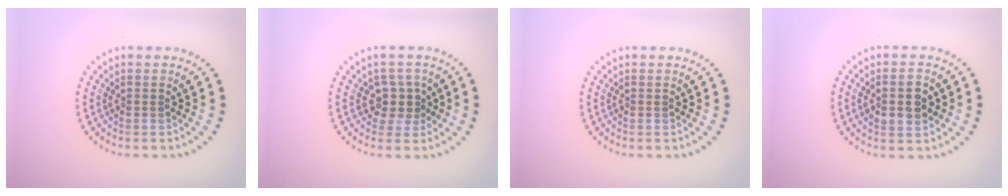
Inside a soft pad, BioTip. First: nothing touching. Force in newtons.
{"total": 2.5, "press": 2.0, "slide": 1.4}
{"total": 0.0}
{"total": 3.0, "press": 3.0, "slide": 0.3}